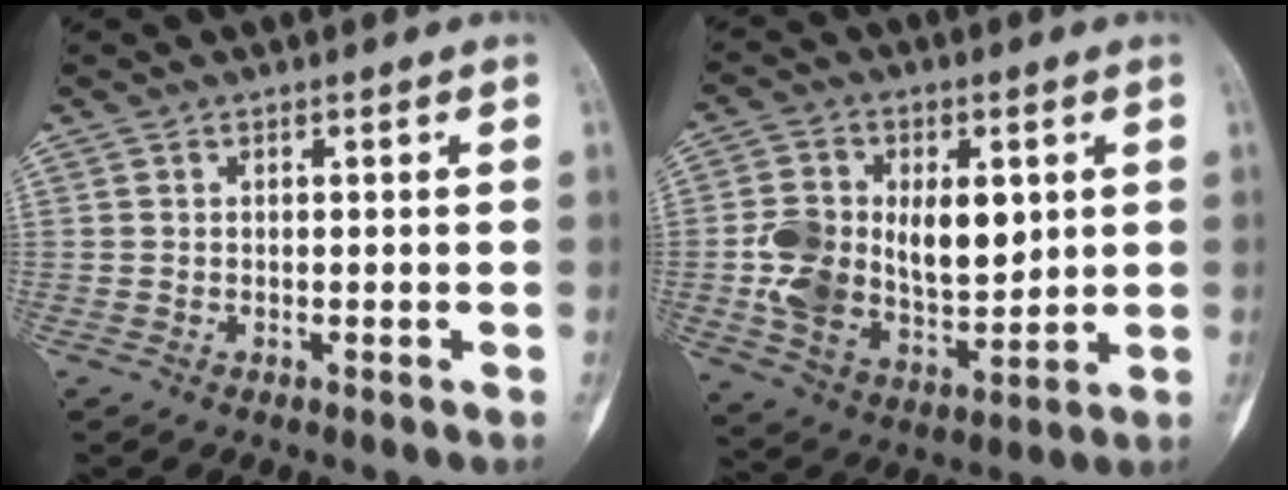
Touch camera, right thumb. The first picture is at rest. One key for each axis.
{"total": 16.9, "fx": 1.8, "fy": 11.0, "fz": 12.7, "tx": -0.196, "ty": -0.011, "tz": 0.044}